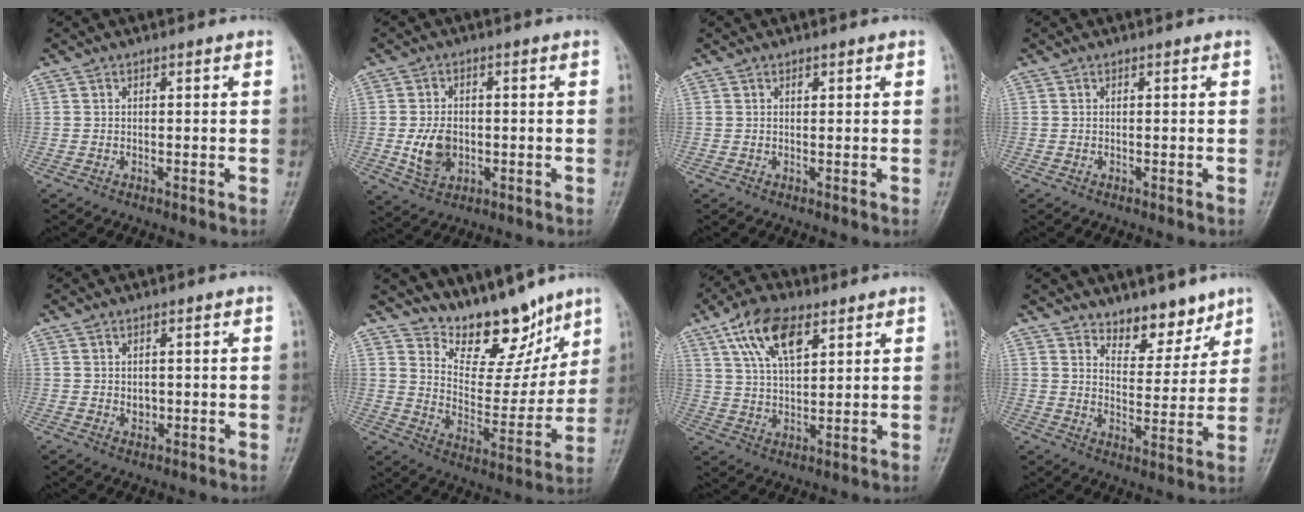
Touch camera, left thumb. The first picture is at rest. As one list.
[{"total": 6.8, "force": [-0.9, 4.9, 4.6], "torque": [-0.070, -0.001, -0.010]}, {"total": 0.7, "force": [0.4, 0.4, 0.4], "torque": [-0.004, -0.002, 0.006]}, {"total": 0.0}, {"total": 1.8, "force": [0.2, 1.5, 1.1], "torque": [-0.011, -0.002, 0.007]}, {"total": 14.9, "force": [11.6, 6.7, 6.6], "torque": [-0.047, -0.079, 0.195]}, {"total": 11.6, "force": [5.9, 5.6, 8.3], "torque": [-0.136, -0.014, 0.110]}, {"total": 8.0, "force": [6.4, 3.8, 2.8], "torque": [-0.007, -0.050, 0.106]}]